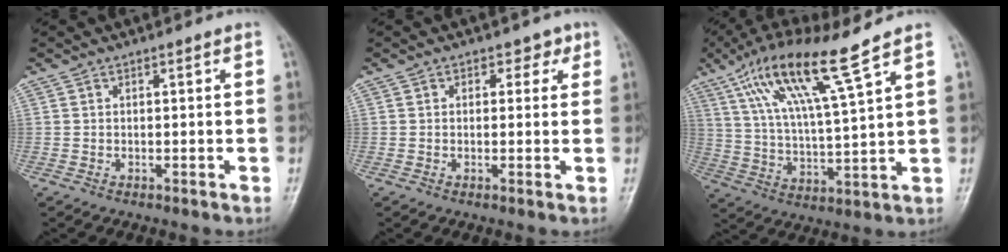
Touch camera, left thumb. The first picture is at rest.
{"total": 2.3, "force": [1.1, 1.8, 1.0], "torque": [0.011, -0.002, 0.007]}
{"total": 14.4, "force": [8.8, 0.8, 11.4], "torque": [-0.217, -0.030, 0.171]}